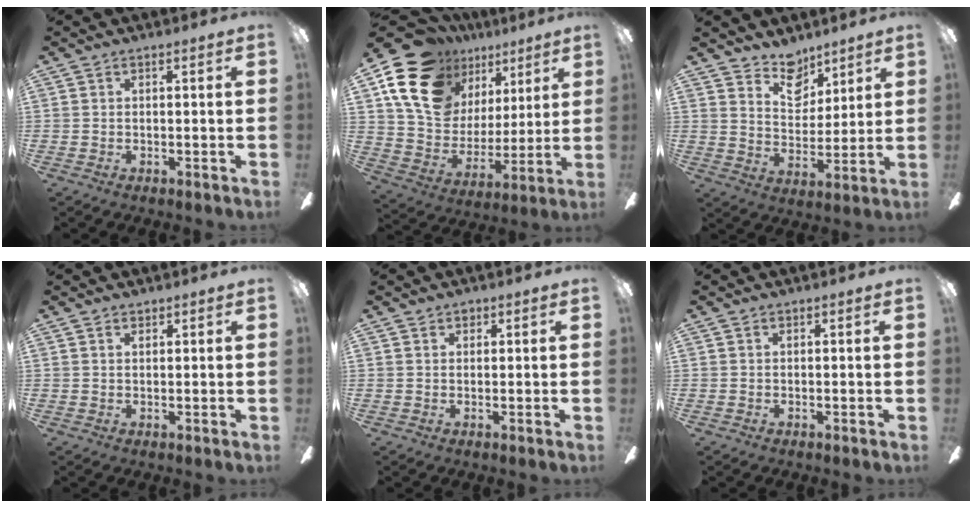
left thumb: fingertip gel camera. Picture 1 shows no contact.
{"total": 19.1, "force": [11.4, 13.0, 8.1], "torque": [-0.158, -0.059, 0.223]}
{"total": 9.6, "force": [7.5, 5.5, 2.6], "torque": [-0.041, -0.047, 0.141]}
{"total": 1.1, "force": [0.9, 0.5, 0.3], "torque": [-0.006, 0.000, 0.017]}
{"total": 1.3, "force": [0.9, 0.8, 0.4], "torque": [0.000, -0.001, 0.015]}
{"total": 0.0}